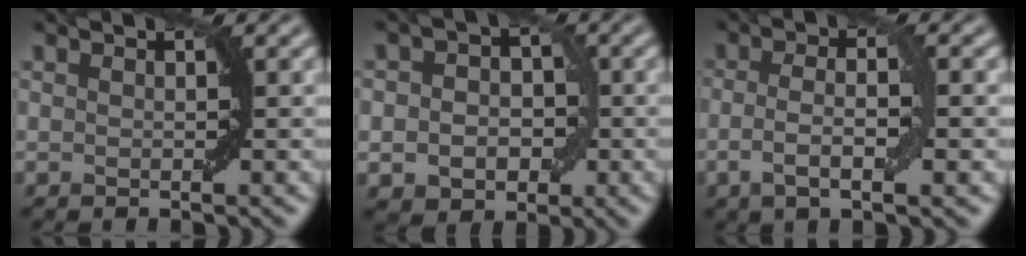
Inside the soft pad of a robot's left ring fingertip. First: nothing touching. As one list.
[{"total": 5.2, "force": [-0.9, 4.3, 2.8], "torque": [-0.017, 0.000, -0.023]}, {"total": 4.1, "force": [-0.8, 1.0, 3.9], "torque": [-0.074, 0.000, -0.019]}]